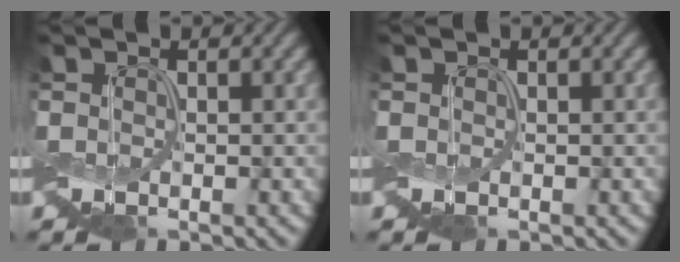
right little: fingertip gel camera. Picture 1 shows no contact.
{"total": 0.0}